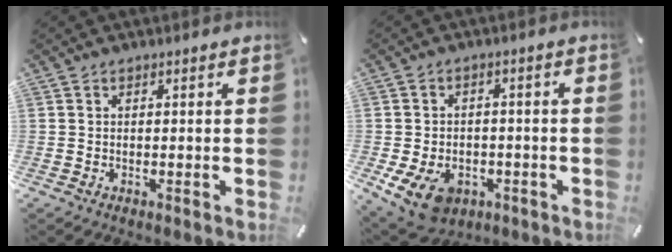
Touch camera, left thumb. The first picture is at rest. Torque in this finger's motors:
{"motor_torque": [0.87, 2.68, 0.82, 0.63, 0.11]}